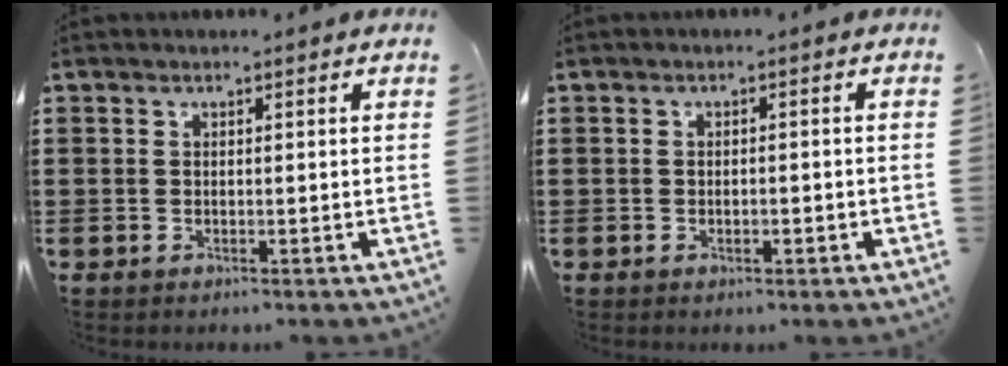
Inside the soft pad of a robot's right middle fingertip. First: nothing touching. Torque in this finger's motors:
{"motor_torque": [-0.06, 0.03, 0.00, -0.01]}